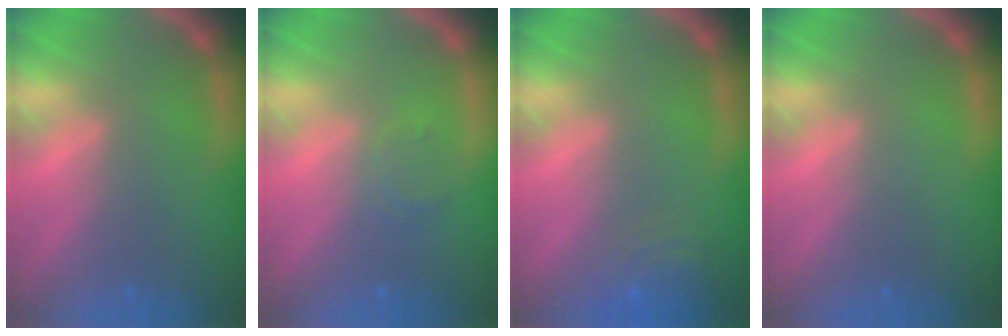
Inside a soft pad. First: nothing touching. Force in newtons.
{"total": 1.5}
{"total": 4.5}
{"total": 0.0}